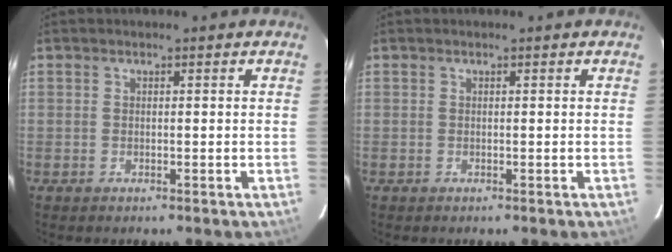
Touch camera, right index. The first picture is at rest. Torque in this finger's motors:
{"motor_torque": [0.02, 0.00, 0.00, 0.00]}